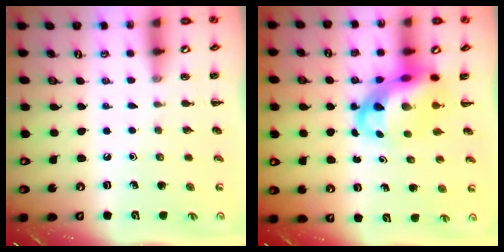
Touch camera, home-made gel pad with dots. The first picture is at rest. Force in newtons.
{"total": 7.5, "press": 7.2, "slide": 2.0}